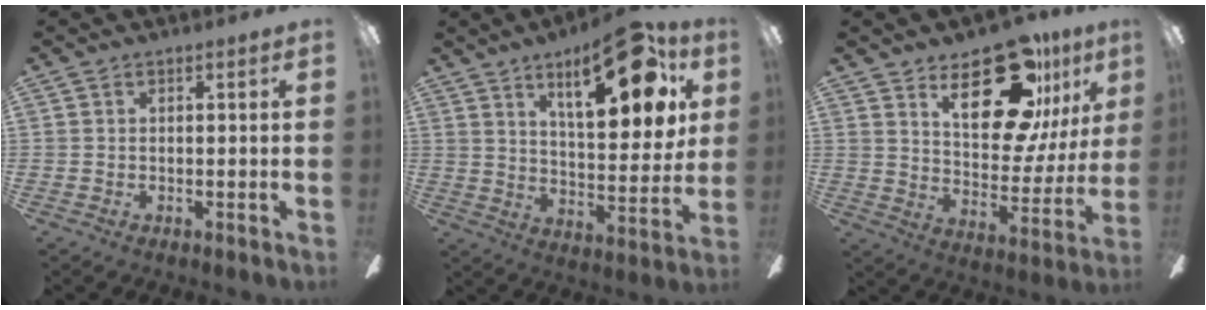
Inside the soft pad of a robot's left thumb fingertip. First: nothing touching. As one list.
[{"total": 21.7, "force": [11.5, 8.2, 16.4], "torque": [-0.230, -0.052, 0.177]}, {"total": 23.3, "force": [14.1, 10.5, 15.4], "torque": [-0.213, -0.081, 0.234]}]